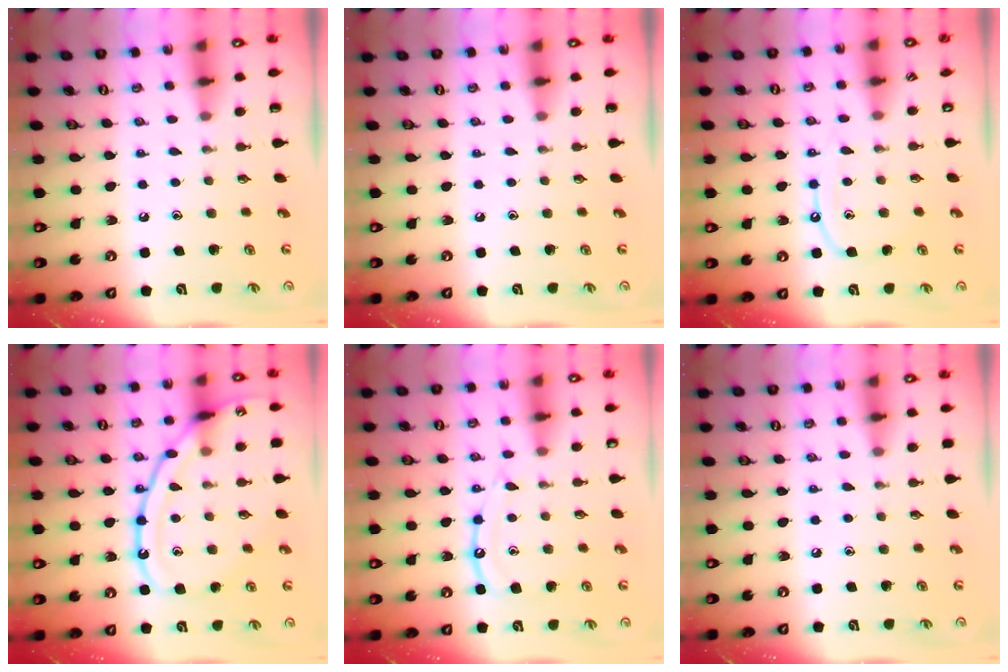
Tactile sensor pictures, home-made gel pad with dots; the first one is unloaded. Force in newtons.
{"total": 0.0}
{"total": 8.8, "press": 8.8, "slide": 0.6}
{"total": 16.5, "press": 16.4, "slide": 1.3}
{"total": 12.0, "press": 11.9, "slide": 1.1}
{"total": 2.9, "press": 2.9, "slide": 0.5}